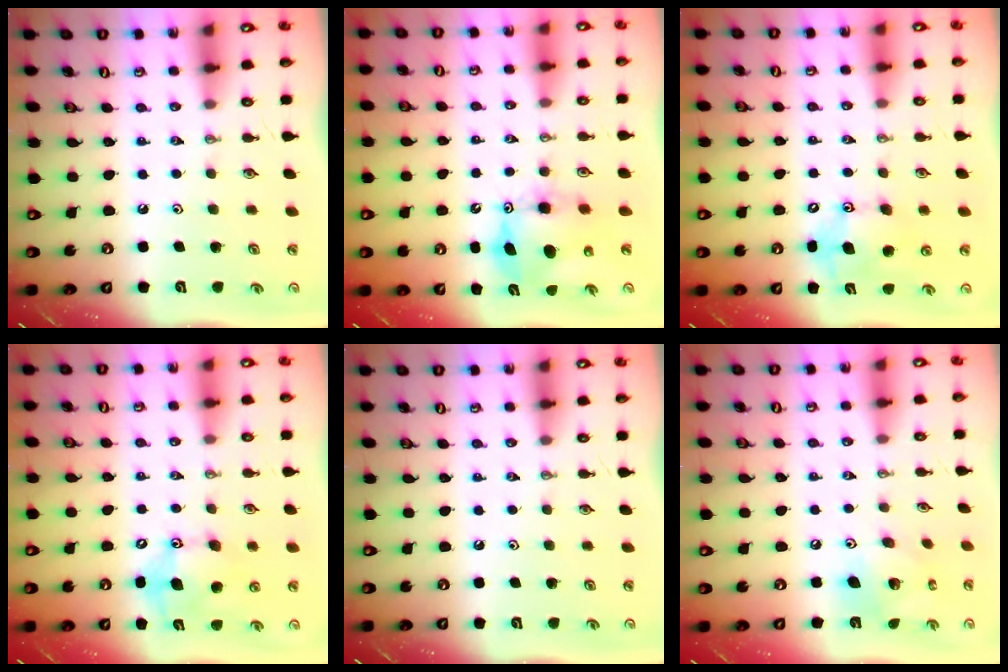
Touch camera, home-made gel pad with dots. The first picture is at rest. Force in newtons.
{"total": 9.9, "press": 9.9, "slide": 0.9}
{"total": 11.6, "press": 11.2, "slide": 2.9}
{"total": 11.7, "press": 11.7, "slide": 0.7}
{"total": 0.0}
{"total": 11.6, "press": 11.6, "slide": 1.0}